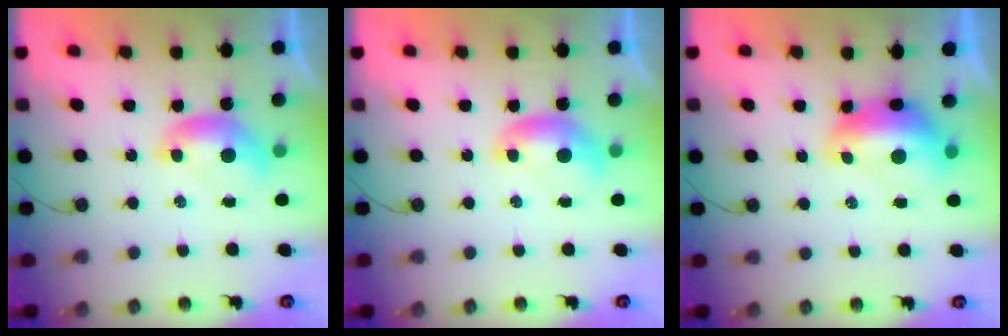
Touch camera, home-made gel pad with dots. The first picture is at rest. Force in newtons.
{"total": 0.0}
{"total": 3.1, "press": 3.0, "slide": 0.7}